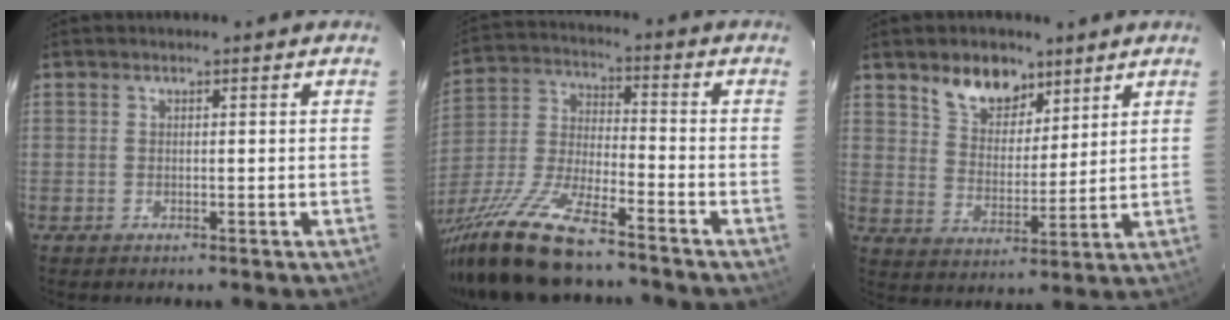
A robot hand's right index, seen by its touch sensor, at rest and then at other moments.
{"total": 19.1, "force": [-15.1, 3.5, 11.1], "torque": [-0.243, -0.043, -0.276]}
{"total": 9.5, "force": [6.4, 5.4, 4.5], "torque": [-0.071, 0.009, 0.117]}